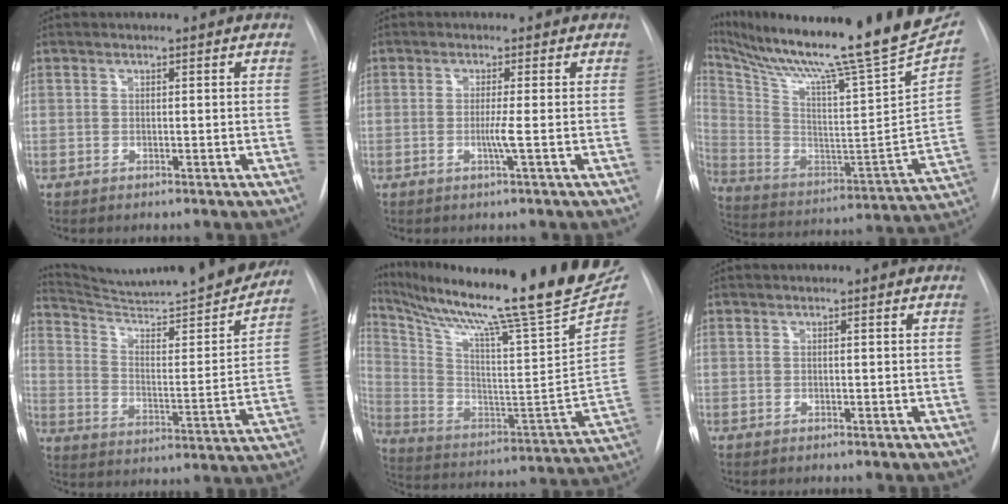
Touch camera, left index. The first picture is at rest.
{"total": 1.9, "force": [-0.7, -0.7, 1.7], "torque": [-0.030, -0.006, -0.017]}
{"total": 30.9, "force": [25.9, 0.9, 16.8], "torque": [-0.300, -0.089, 0.376]}
{"total": 25.5, "force": [23.6, 1.0, 9.6], "torque": [-0.146, -0.079, 0.321]}
{"total": 28.3, "force": [23.1, -0.2, 16.3], "torque": [-0.280, -0.086, 0.342]}
{"total": 0.0}